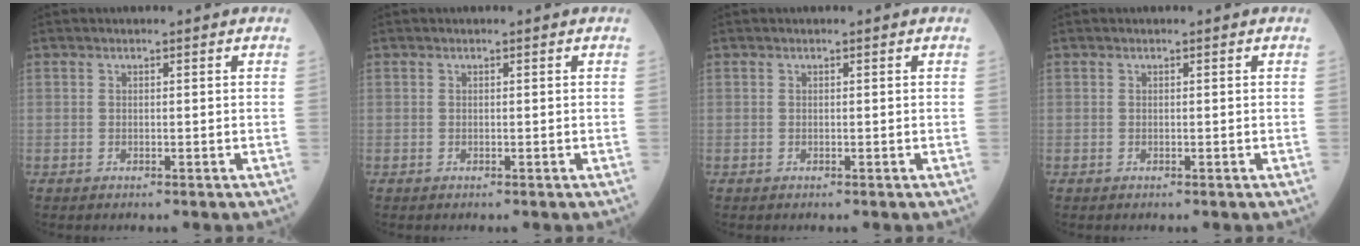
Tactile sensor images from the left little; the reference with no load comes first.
{"total": 0.0}
{"total": 0.0}
{"total": 0.0}